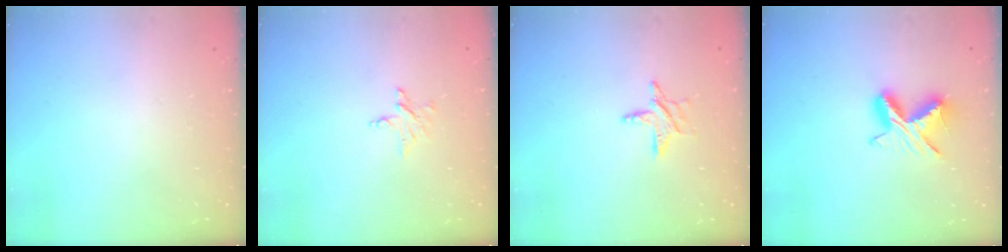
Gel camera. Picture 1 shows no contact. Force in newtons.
{"total": 4.0, "press": 4.0, "slide": 0.3}
{"total": 6.6, "press": 6.5, "slide": 0.4}
{"total": 8.5, "press": 8.5, "slide": 0.4}